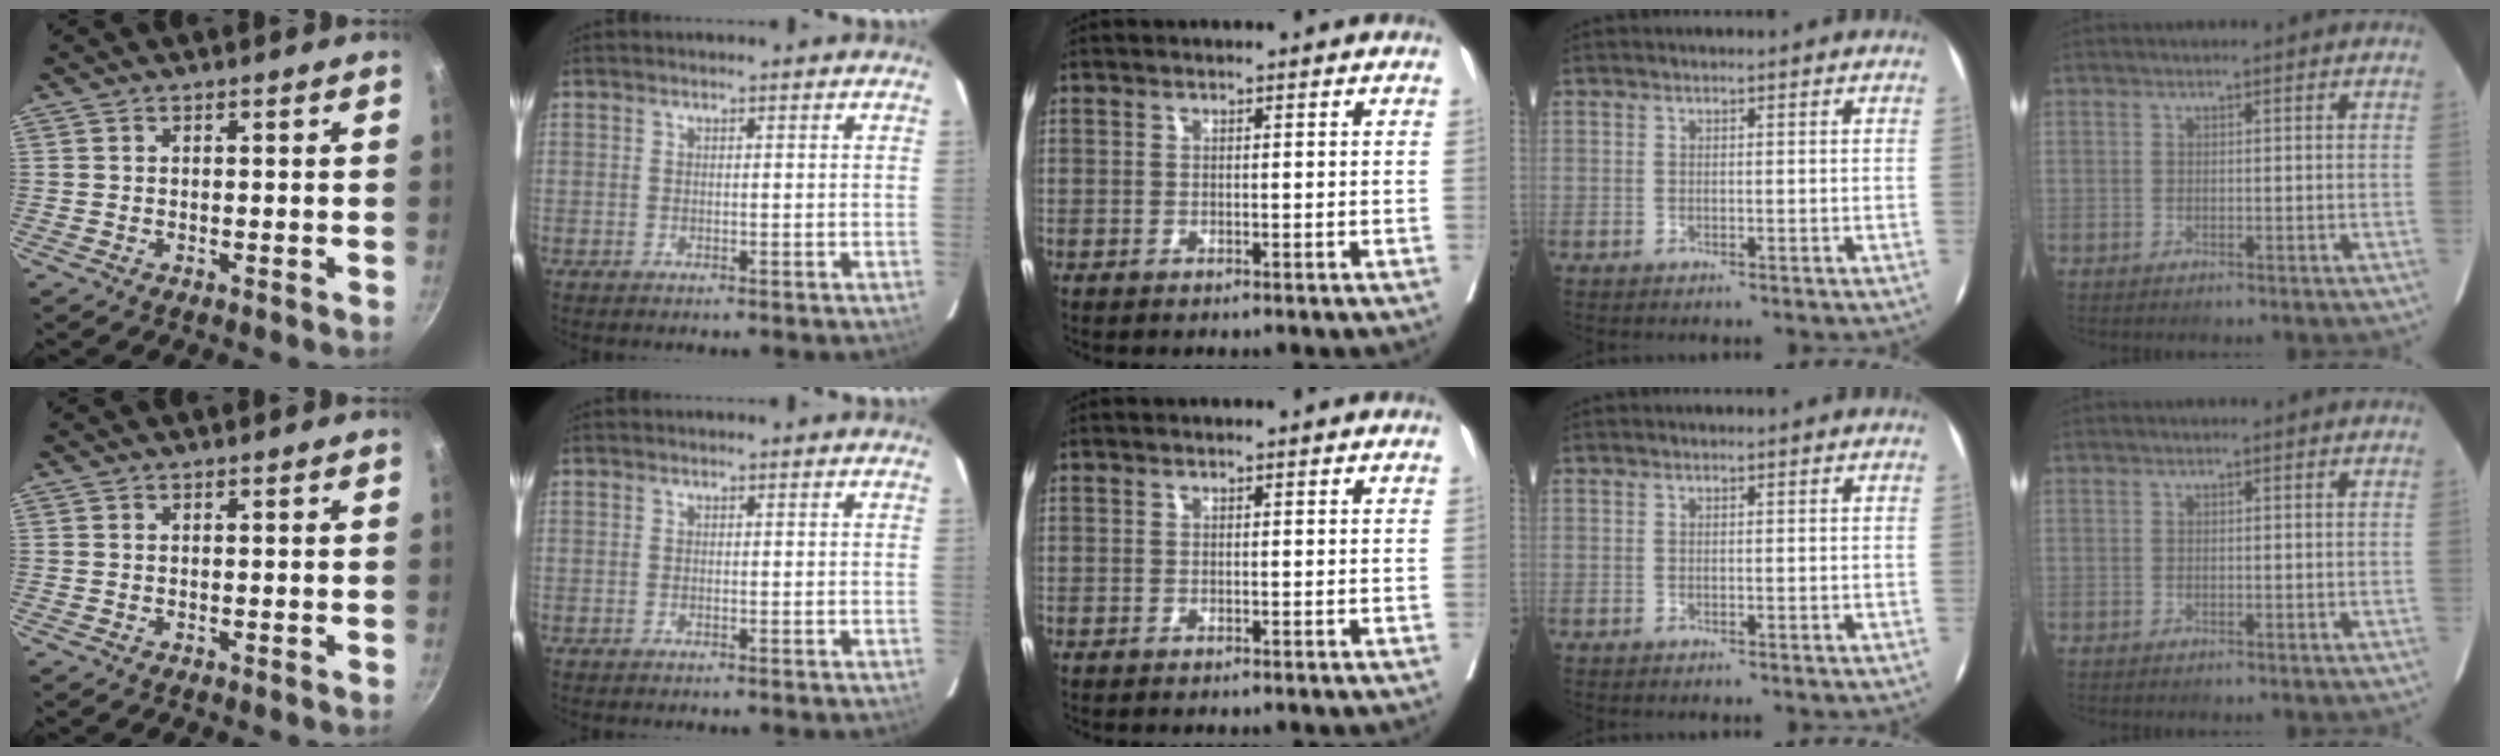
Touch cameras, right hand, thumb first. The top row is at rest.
{}